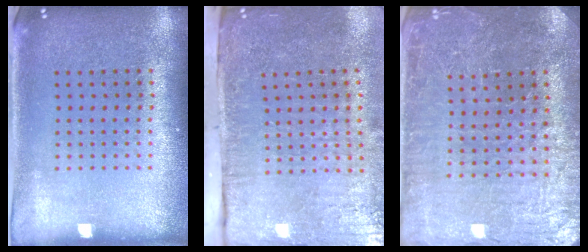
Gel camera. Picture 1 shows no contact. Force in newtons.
{"total": 4.8, "press": 3.8, "slide": 2.9}
{"total": 3.3, "press": 3.2, "slide": 0.5}